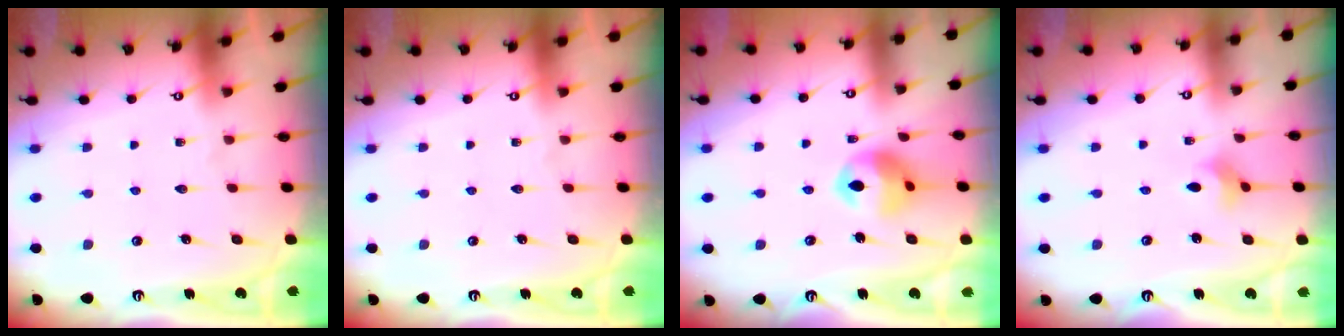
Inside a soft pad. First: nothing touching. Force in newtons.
{"total": 0.0}
{"total": 11.5, "press": 11.3, "slide": 1.7}
{"total": 2.9, "press": 2.8, "slide": 0.6}